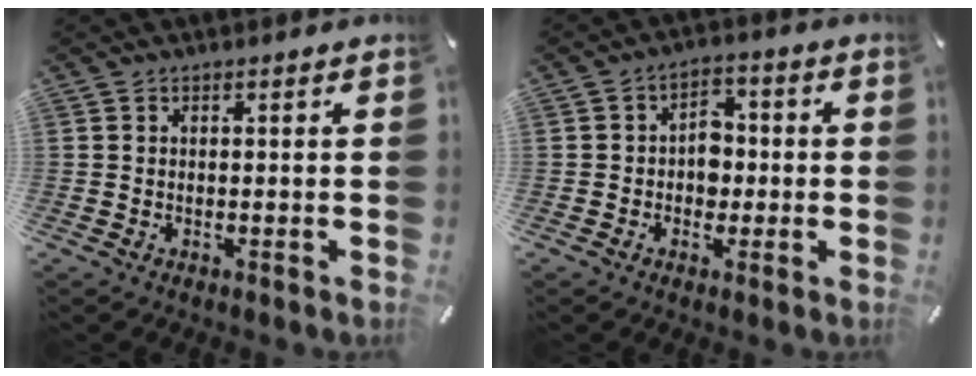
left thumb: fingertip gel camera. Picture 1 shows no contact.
{"total": 5.7, "force": [-0.9, 4.9, 2.8], "torque": [-0.032, 0.008, -0.022]}